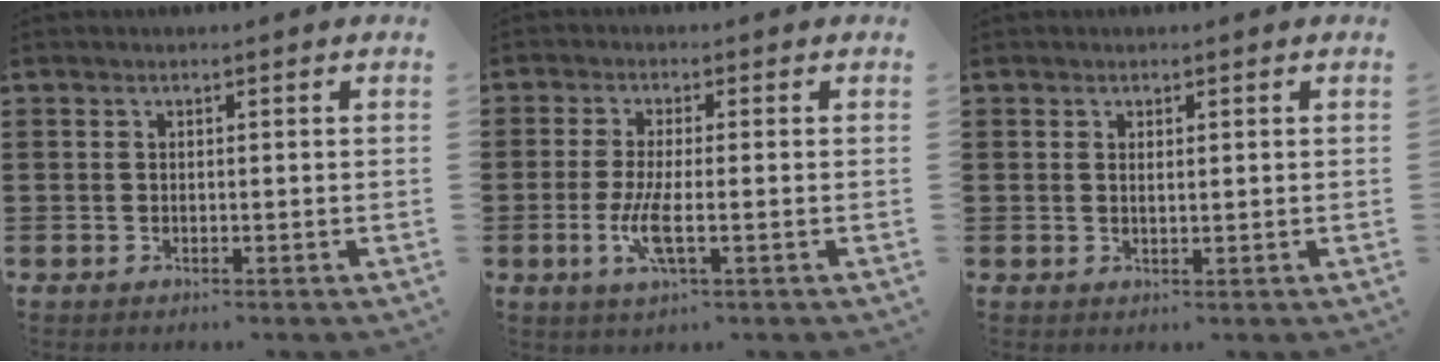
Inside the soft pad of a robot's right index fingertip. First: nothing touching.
{"total": 5.6, "force": [-1.4, 1.1, 5.3], "torque": [-0.117, -0.012, -0.031]}
{"total": 0.7, "force": [0.3, 0.2, 0.6], "torque": [-0.012, 0.003, 0.006]}